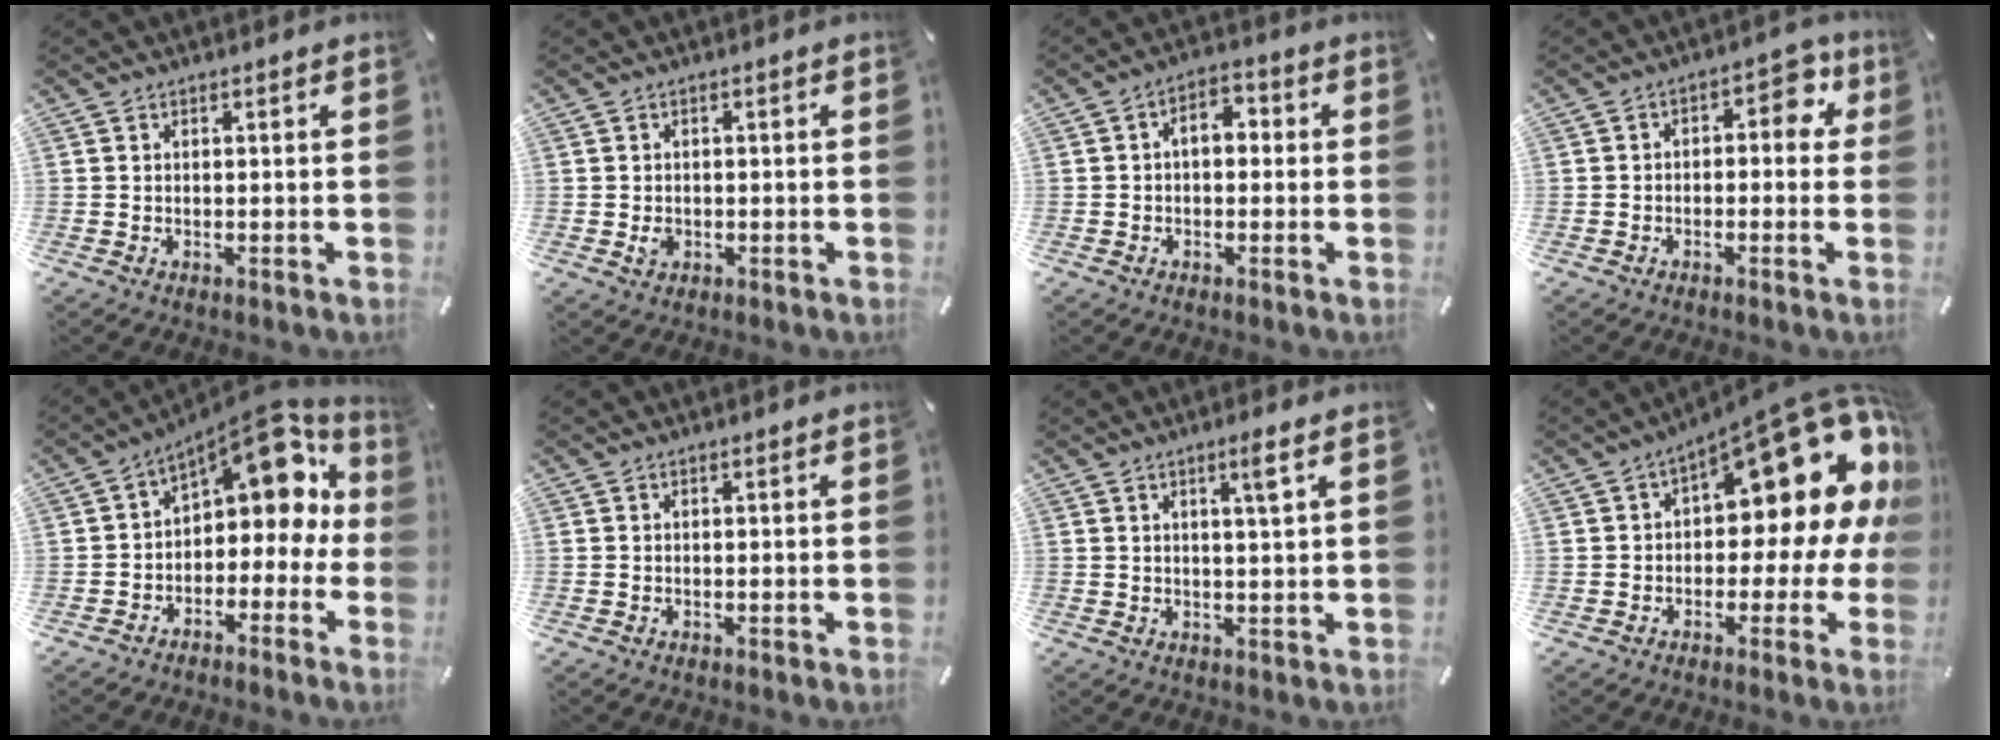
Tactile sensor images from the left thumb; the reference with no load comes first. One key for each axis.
{"total": 2.3, "fx": -0.6, "fy": 1.8, "fz": 1.3, "tx": -0.022, "ty": 0.004, "tz": -0.010}
{"total": 5.3, "fx": -0.5, "fy": 3.4, "fz": 4.0, "tx": -0.061, "ty": 0.012, "tz": -0.014}
{"total": 5.9, "fx": 0.3, "fy": 3.7, "fz": 4.5, "tx": -0.056, "ty": 0.005, "tz": -0.003}
{"total": 11.3, "fx": 6.4, "fy": 5.9, "fz": 7.2, "tx": -0.100, "ty": -0.059, "tz": 0.109}
{"total": 0.0}
{"total": 3.9, "fx": 2.0, "fy": -0.2, "fz": 3.3, "tx": -0.059, "ty": -0.005, "tz": 0.029}
{"total": 19.4, "fx": 8.7, "fy": 8.8, "fz": 15.0, "tx": -0.180, "ty": -0.074, "tz": 0.141}